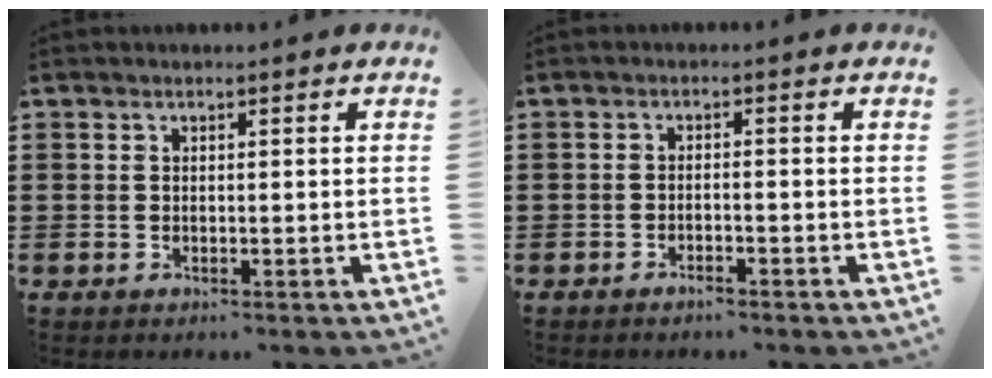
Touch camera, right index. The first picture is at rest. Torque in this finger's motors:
{"motor_torque": [0.31, -0.21, 0.11, 0.00]}